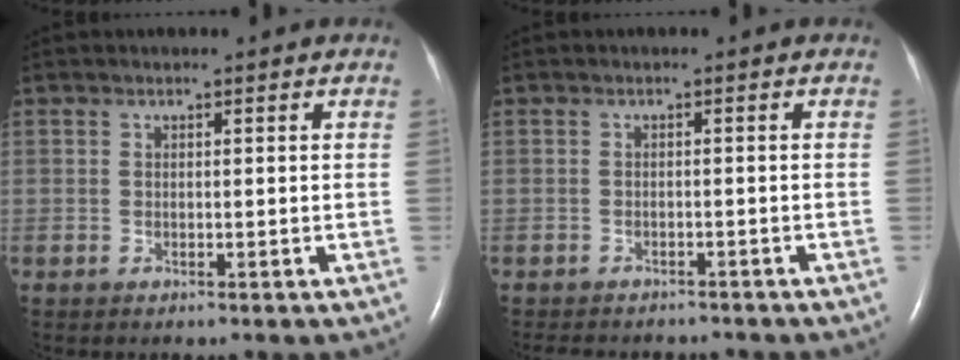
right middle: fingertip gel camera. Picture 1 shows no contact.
{"total": 8.6, "force": [-7.7, 2.6, 2.7], "torque": [-0.044, -0.002, -0.094]}